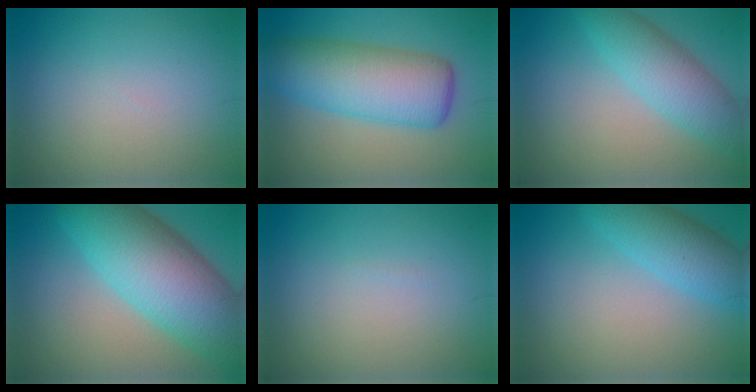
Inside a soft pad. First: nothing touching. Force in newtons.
{"total": 8.4, "press": 8.3, "slide": 0.3}
{"total": 5.1, "press": 5.1, "slide": 0.1}
{"total": 12.1, "press": 12.1, "slide": 0.3}
{"total": 0.0}
{"total": 4.7, "press": 4.7, "slide": 0.2}